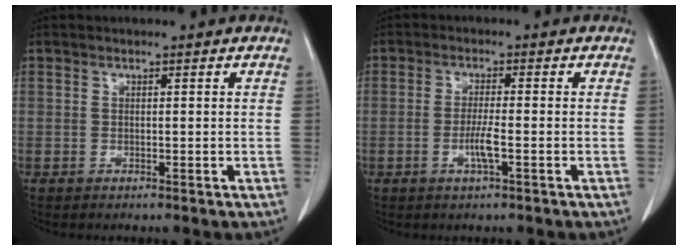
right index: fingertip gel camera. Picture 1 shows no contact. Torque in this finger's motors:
{"motor_torque": [0.97, -0.30, 0.44, 0.06]}